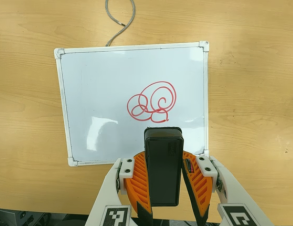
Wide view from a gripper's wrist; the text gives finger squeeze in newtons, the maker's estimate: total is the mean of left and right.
{"total": 7.9, "left": 6.7, "right": 9.2}